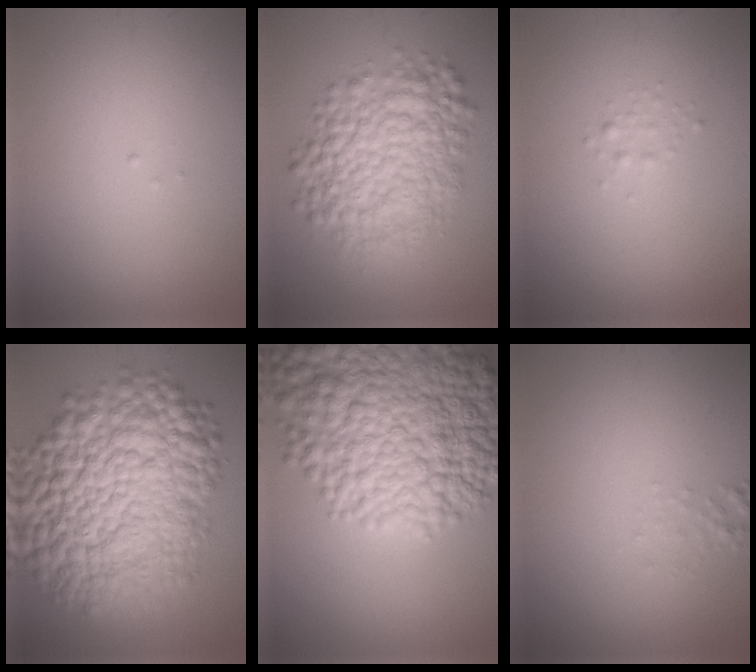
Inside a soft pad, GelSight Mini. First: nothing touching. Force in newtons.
{"total": 8.7, "press": 8.7, "slide": 0.2}
{"total": 0.8, "press": 0.8, "slide": 0.0}
{"total": 17.5, "press": 17.5, "slide": 0.6}
{"total": 13.6, "press": 13.6, "slide": 0.5}
{"total": 0.8, "press": 0.8, "slide": 0.1}